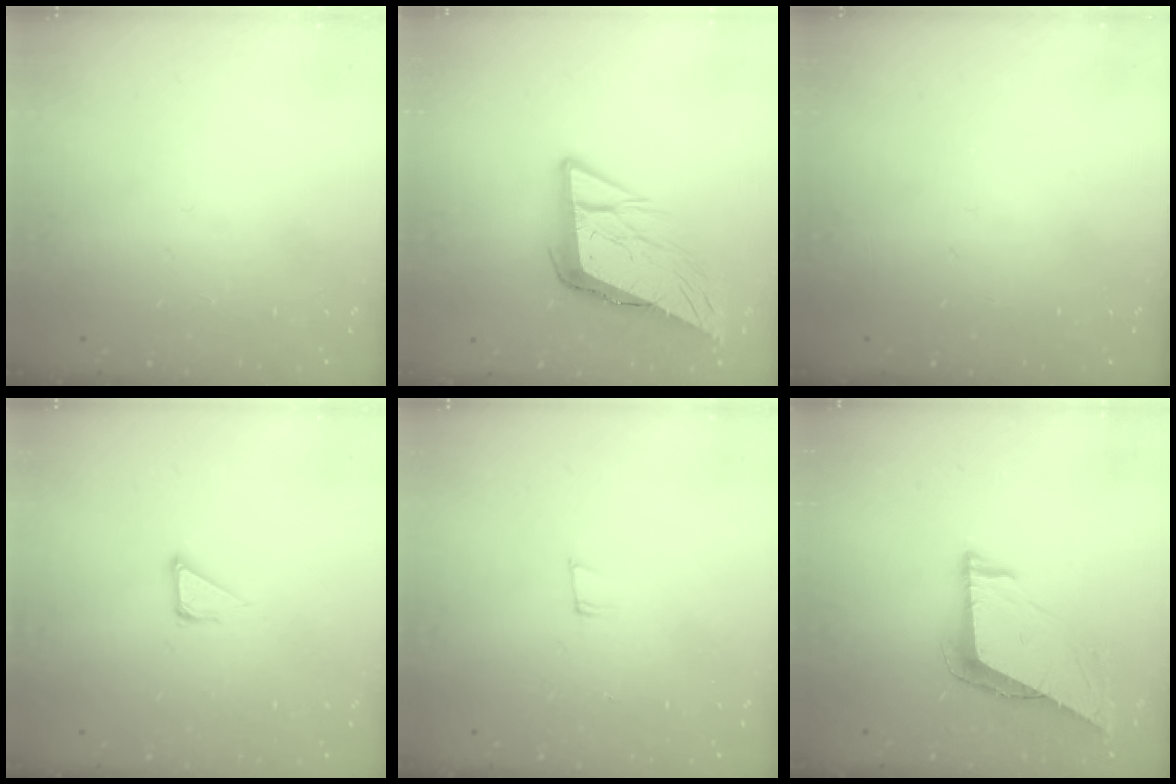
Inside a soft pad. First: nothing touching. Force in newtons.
{"total": 10.6, "press": 10.2, "slide": 2.8}
{"total": 0.0}
{"total": 3.4, "press": 3.4, "slide": 0.2}
{"total": 5.6, "press": 4.5, "slide": 3.3}
{"total": 7.1, "press": 7.1, "slide": 0.2}